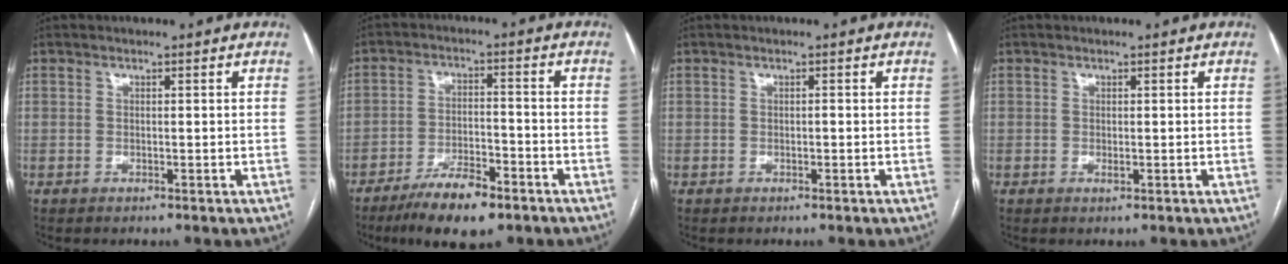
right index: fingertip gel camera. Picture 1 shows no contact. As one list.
[{"total": 9.2, "force": [-6.4, 2.5, 6.1], "torque": [-0.107, -0.006, -0.106]}, {"total": 0.0}, {"total": 0.5, "force": [0.0, 0.2, 0.5], "torque": [-0.009, -0.002, 0.001]}]